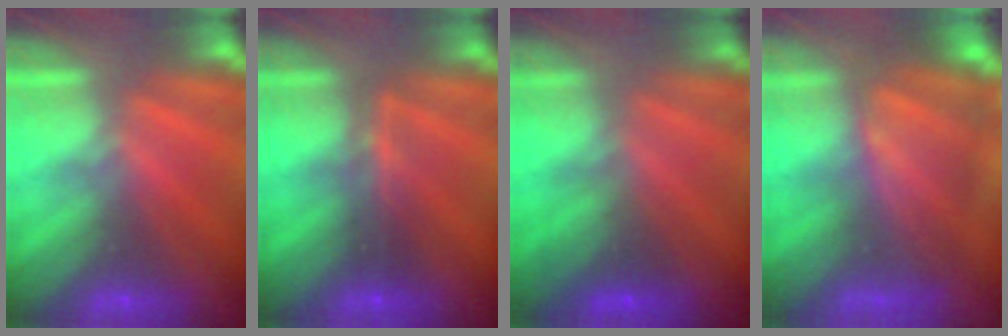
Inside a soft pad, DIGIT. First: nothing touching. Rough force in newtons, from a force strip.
{"total": 2.4}
{"total": 1.7}
{"total": 4.9}